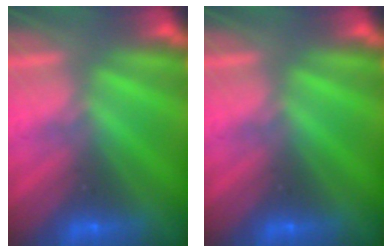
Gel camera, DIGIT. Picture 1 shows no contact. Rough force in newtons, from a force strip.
{"total": 0.0}